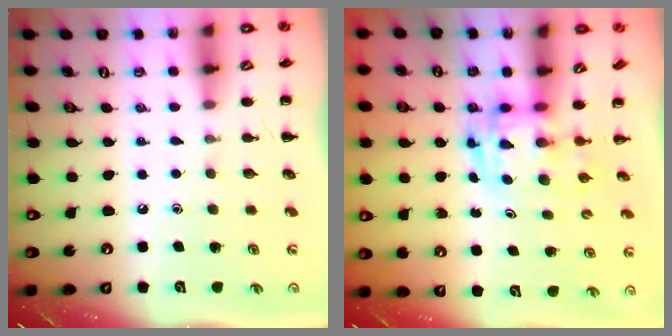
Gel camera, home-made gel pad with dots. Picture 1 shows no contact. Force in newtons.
{"total": 2.8, "press": 2.7, "slide": 0.5}